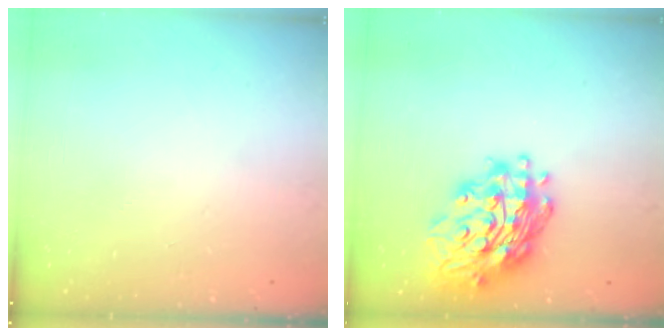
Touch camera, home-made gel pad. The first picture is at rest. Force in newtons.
{"total": 20.7, "press": 20.6, "slide": 1.9}